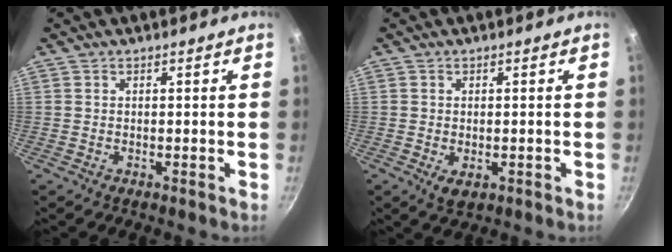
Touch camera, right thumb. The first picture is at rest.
{"total": 3.0, "force": [-0.7, 1.9, 2.2], "torque": [-0.035, -0.008, -0.006]}